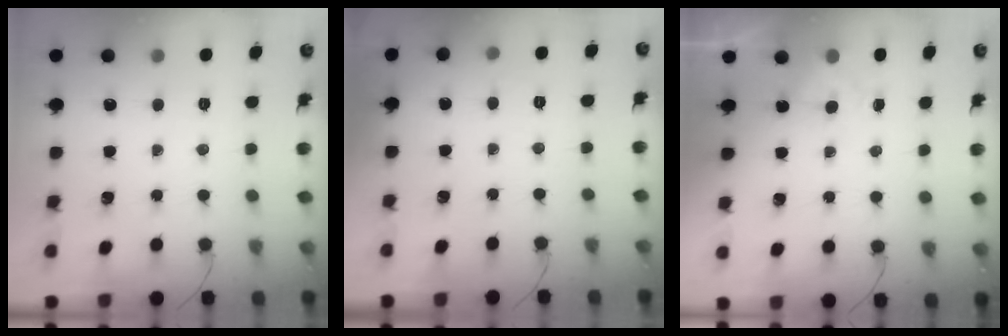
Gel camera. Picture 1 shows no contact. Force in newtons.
{"total": 2.0, "press": 1.7, "slide": 1.1}
{"total": 4.4, "press": 4.2, "slide": 1.2}